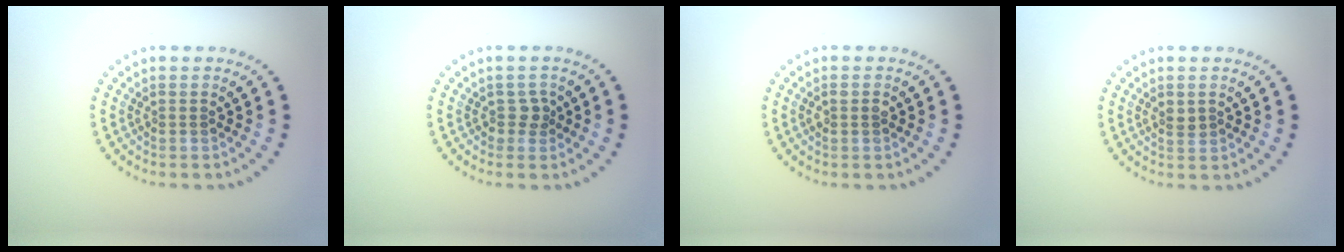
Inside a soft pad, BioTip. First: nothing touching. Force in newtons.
{"total": 1.3, "press": 1.0, "slide": 0.7}
{"total": 1.1, "press": 1.1, "slide": 0.2}
{"total": 1.1, "press": 1.1, "slide": 0.2}